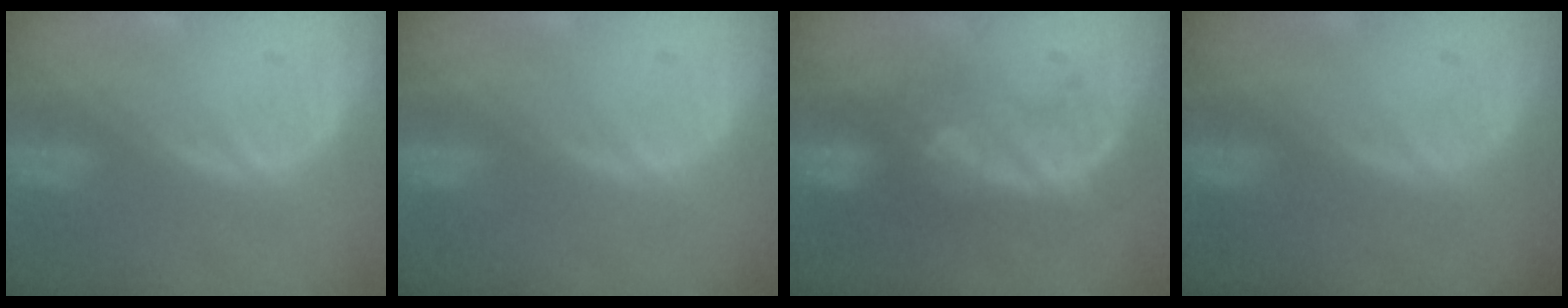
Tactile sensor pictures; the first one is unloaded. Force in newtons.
{"total": 0.0}
{"total": 8.1, "press": 7.8, "slide": 2.2}
{"total": 0.0}